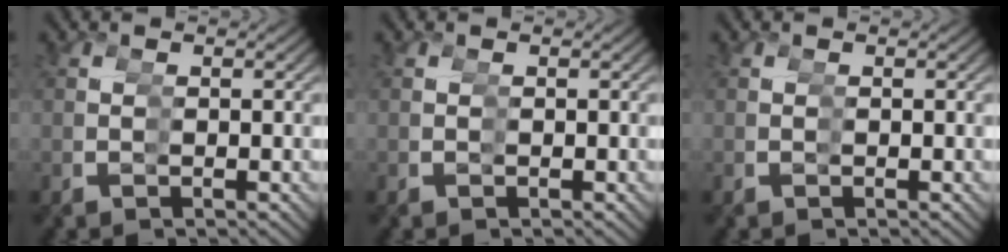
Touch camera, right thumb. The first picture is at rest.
{"total": 0.0}
{"total": 0.0}